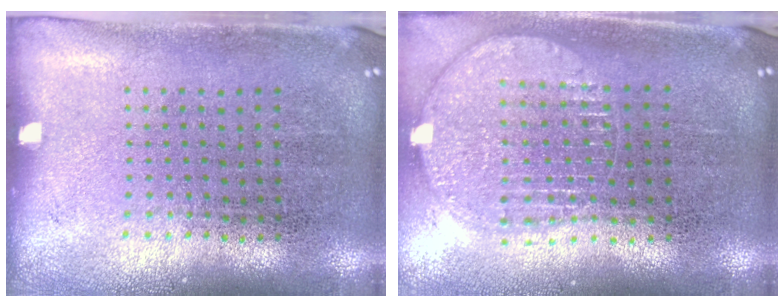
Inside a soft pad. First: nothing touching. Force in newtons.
{"total": 1.5, "press": 1.4, "slide": 0.6}